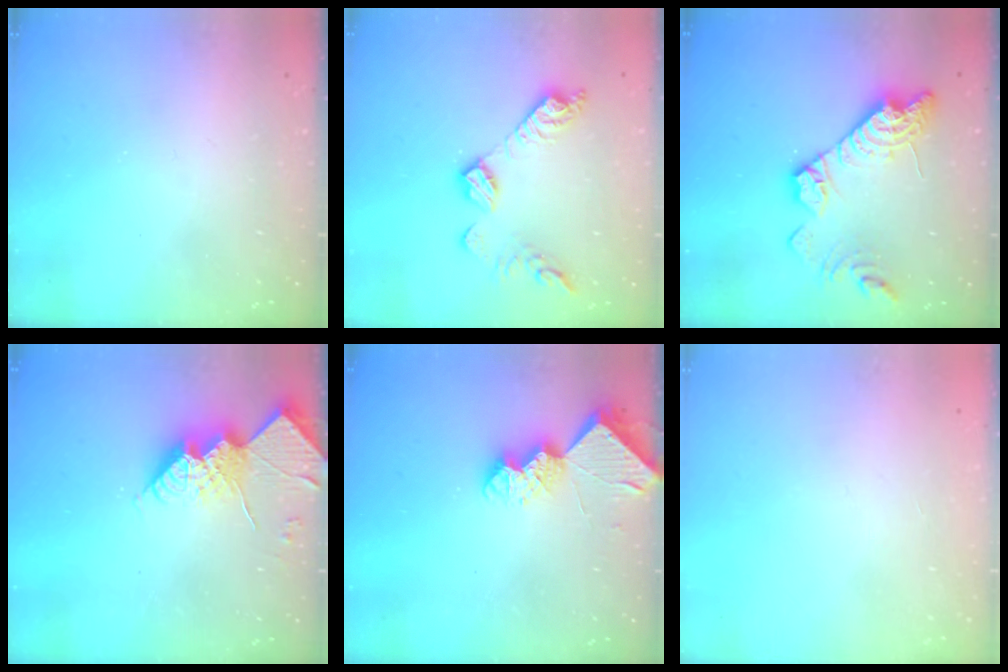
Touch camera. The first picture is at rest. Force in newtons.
{"total": 11.7, "press": 11.7, "slide": 0.4}
{"total": 17.0, "press": 16.9, "slide": 1.3}
{"total": 14.0, "press": 13.9, "slide": 1.3}
{"total": 8.8, "press": 8.7, "slide": 0.9}
{"total": 0.0}